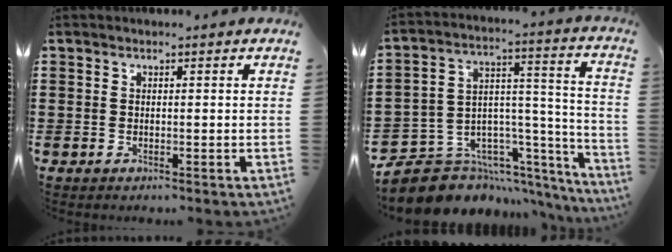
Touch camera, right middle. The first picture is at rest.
{"total": 8.0, "force": [-6.4, 4.5, 1.5], "torque": [-0.054, -0.006, -0.118]}